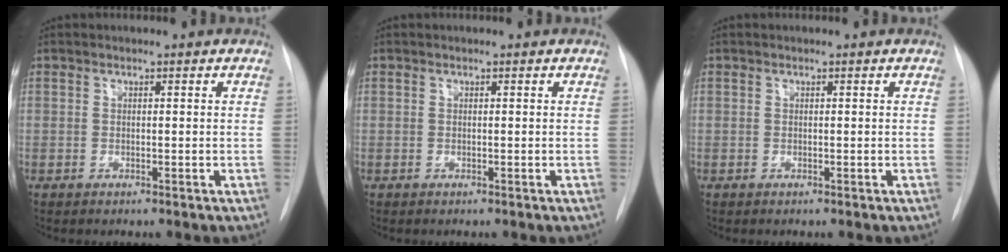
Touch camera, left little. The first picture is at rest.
{"total": 0.0}
{"total": 0.0}